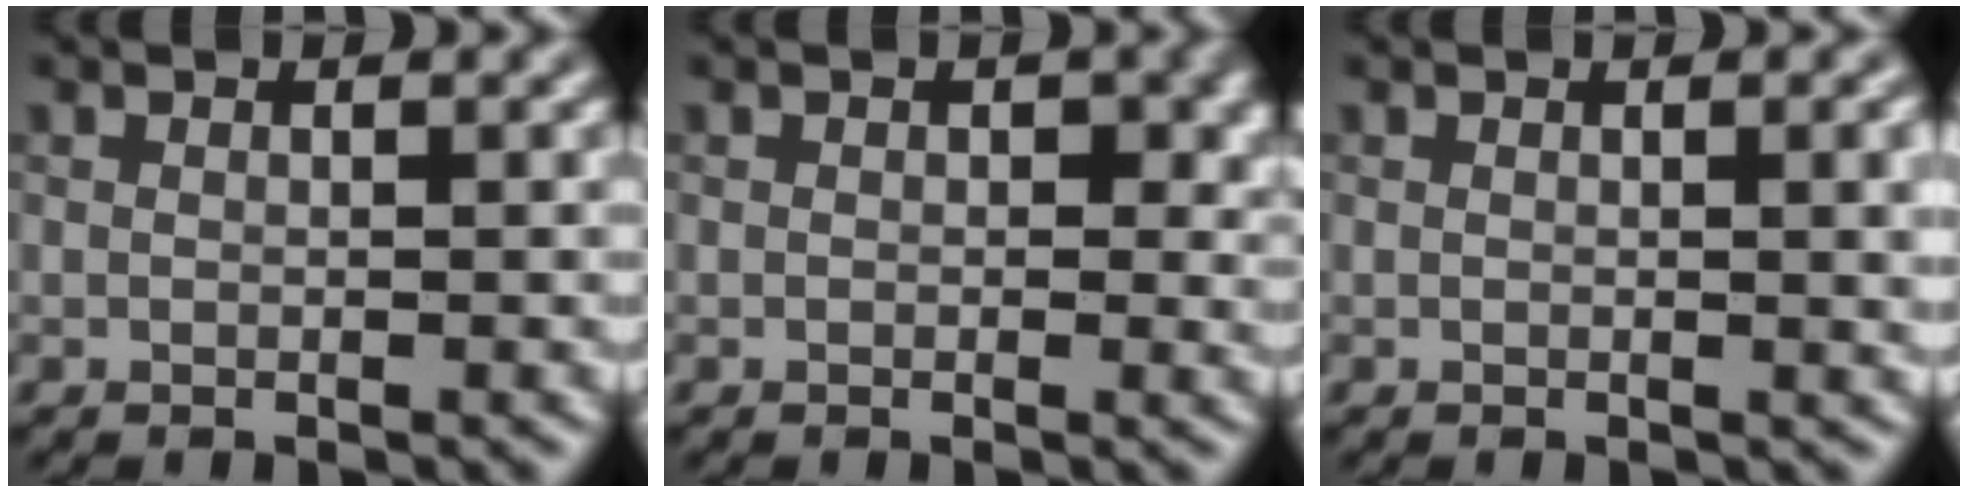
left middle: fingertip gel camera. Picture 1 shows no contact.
{"total": 1.9, "force": [0.3, 1.2, 1.5], "torque": [-0.020, 0.001, 0.020]}
{"total": 4.1, "force": [1.0, 1.7, 3.6], "torque": [-0.025, 0.016, 0.016]}